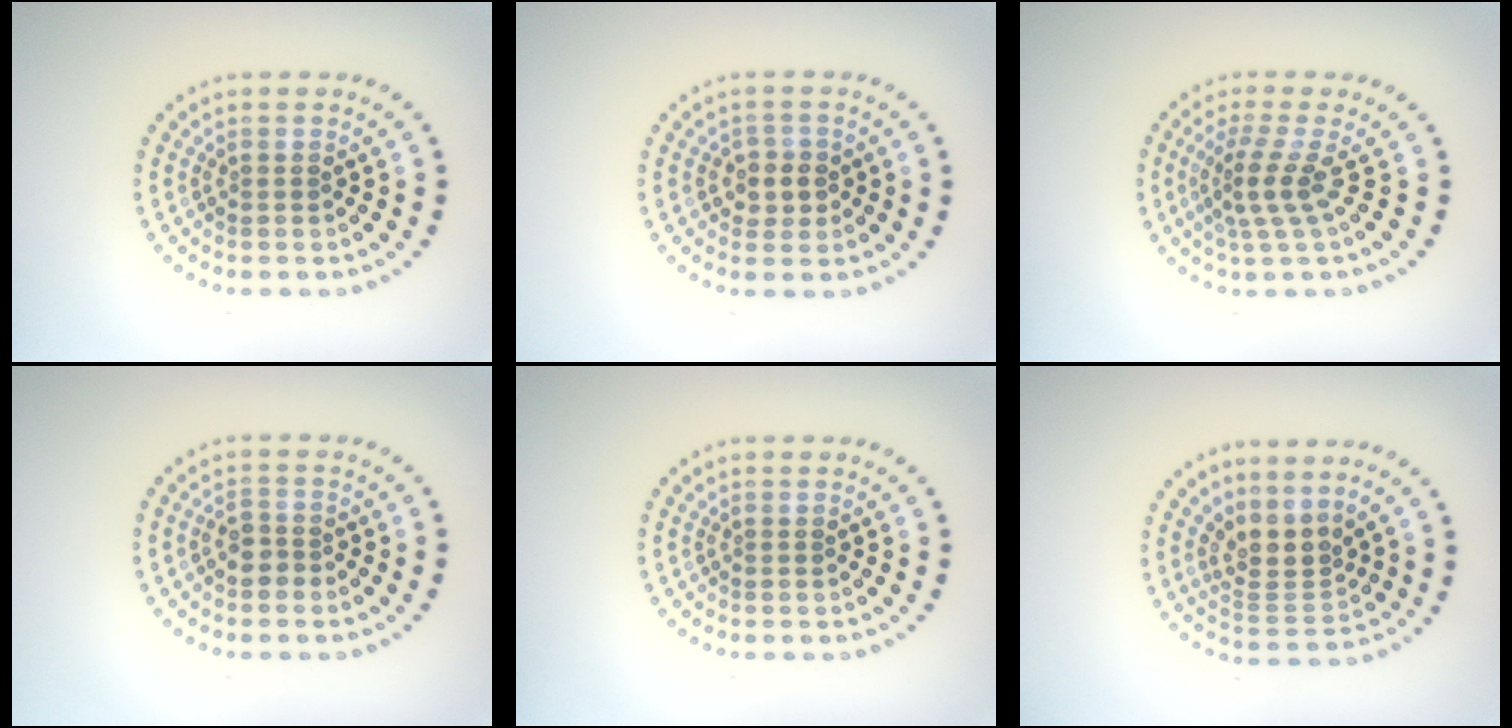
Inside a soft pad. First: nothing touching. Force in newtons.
{"total": 2.1, "press": 2.0, "slide": 0.8}
{"total": 2.9, "press": 1.9, "slide": 2.2}
{"total": 1.8, "press": 1.6, "slide": 0.8}
{"total": 0.0}
{"total": 3.0, "press": 2.1, "slide": 2.1}